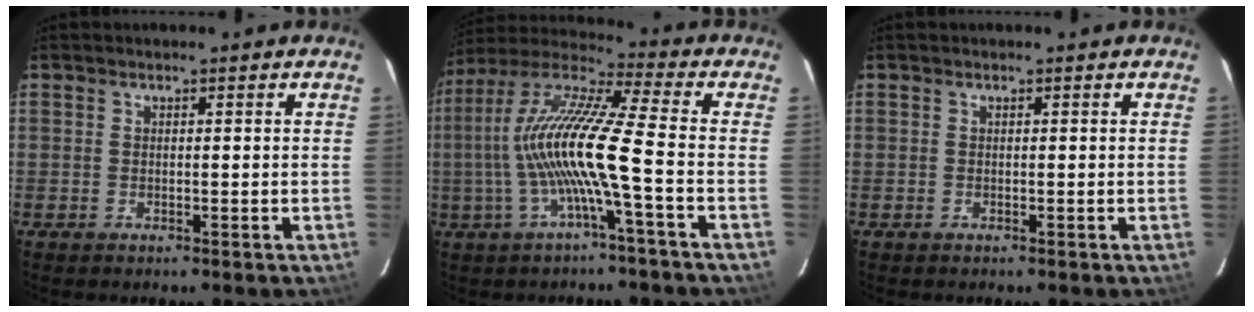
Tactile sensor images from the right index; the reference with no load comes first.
{"total": 14.6, "force": [-3.2, -0.3, 14.3], "torque": [-0.270, 0.002, -0.063]}
{"total": 0.0}